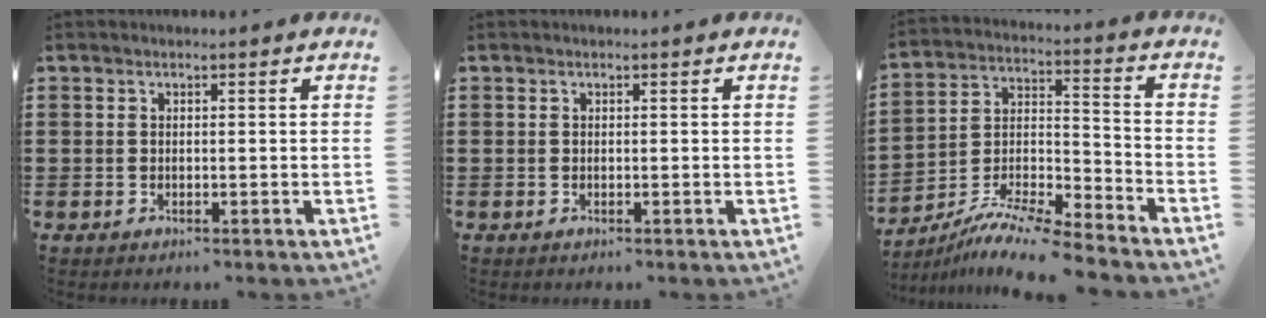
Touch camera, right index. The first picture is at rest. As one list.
[{"total": 0.0}, {"total": 9.5, "force": [-8.9, 0.4, 3.3], "torque": [-0.062, 0.010, -0.180]}]